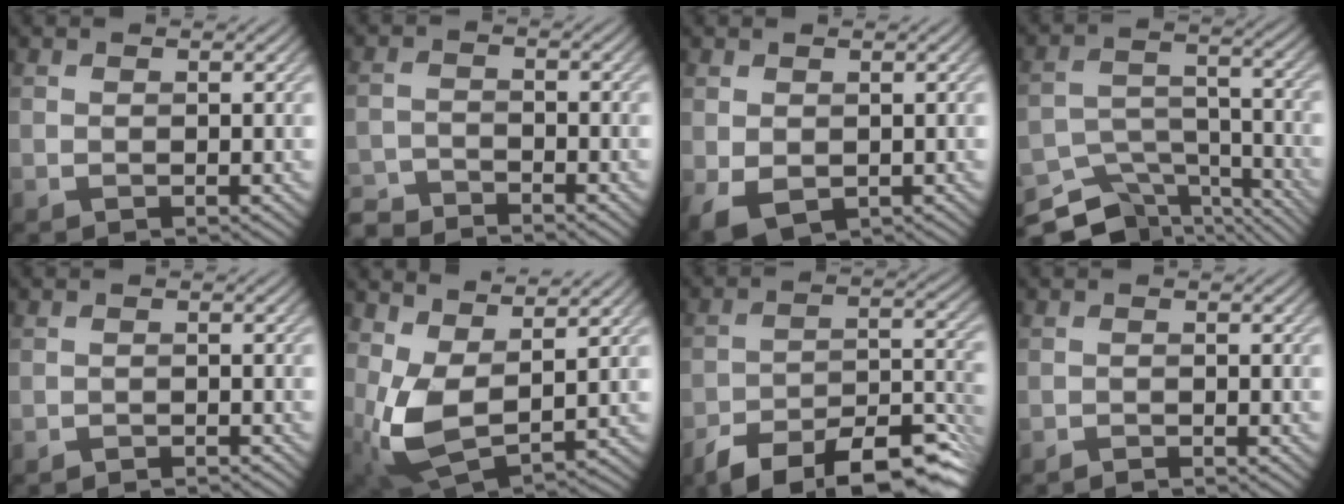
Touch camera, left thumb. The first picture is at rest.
{"total": 4.0, "force": [-4.0, 0.3, 0.5], "torque": [-0.015, -0.005, -0.084]}
{"total": 3.5, "force": [-1.1, 2.4, 2.3], "torque": [-0.050, -0.012, -0.018]}
{"total": 11.3, "force": [-9.4, 4.6, 4.1], "torque": [-0.088, -0.013, -0.138]}
{"total": 1.2, "force": [-1.2, -0.2, 0.0], "torque": [0.004, 0.003, -0.024]}
{"total": 7.4, "force": [2.4, 3.7, 6.0], "torque": [-0.151, -0.009, 0.044]}
{"total": 12.3, "force": [-9.0, 4.1, 7.4], "torque": [-0.114, -0.008, -0.155]}
{"total": 1.1, "force": [-1.1, -0.2, 0.1], "torque": [0.002, 0.002, -0.024]}